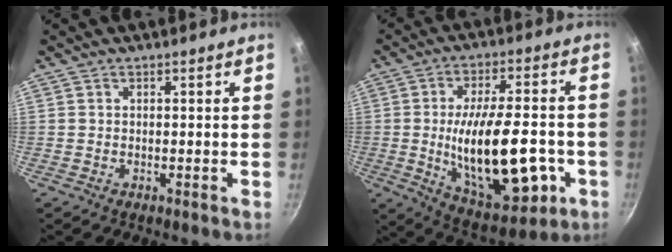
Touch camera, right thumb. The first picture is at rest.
{"total": 22.1, "force": [-4.1, 9.8, 19.4], "torque": [-0.292, 0.007, -0.047]}